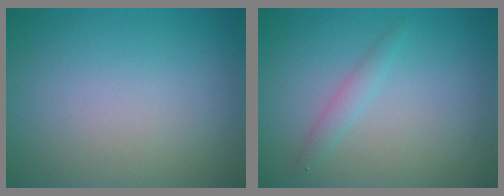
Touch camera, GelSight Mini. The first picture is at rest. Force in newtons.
{"total": 1.3, "press": 1.3, "slide": 0.0}